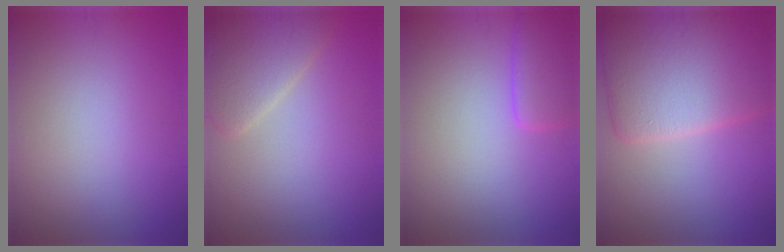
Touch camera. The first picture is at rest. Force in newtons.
{"total": 4.0, "press": 4.0, "slide": 0.2}
{"total": 3.0, "press": 3.0, "slide": 0.3}
{"total": 11.0, "press": 11.0, "slide": 0.3}